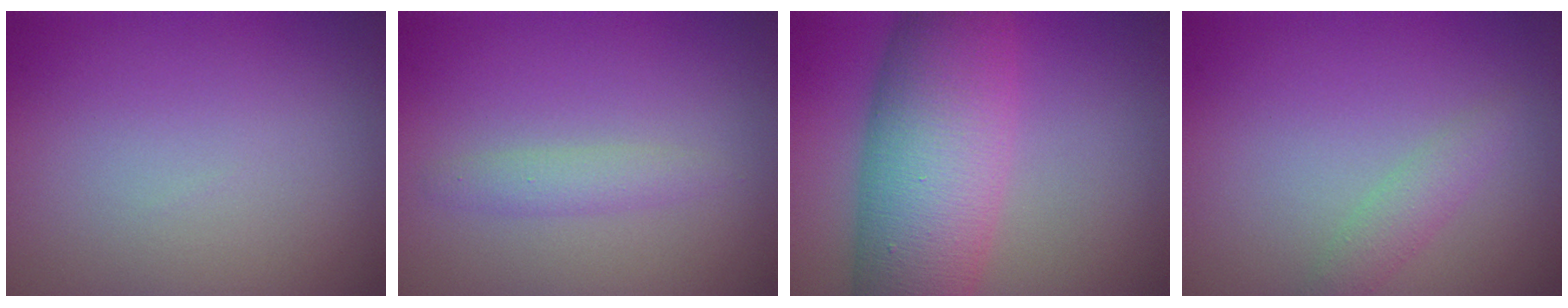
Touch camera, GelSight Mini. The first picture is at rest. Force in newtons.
{"total": 1.5, "press": 1.5, "slide": 0.0}
{"total": 10.7, "press": 10.7, "slide": 0.4}
{"total": 1.6, "press": 1.6, "slide": 0.1}